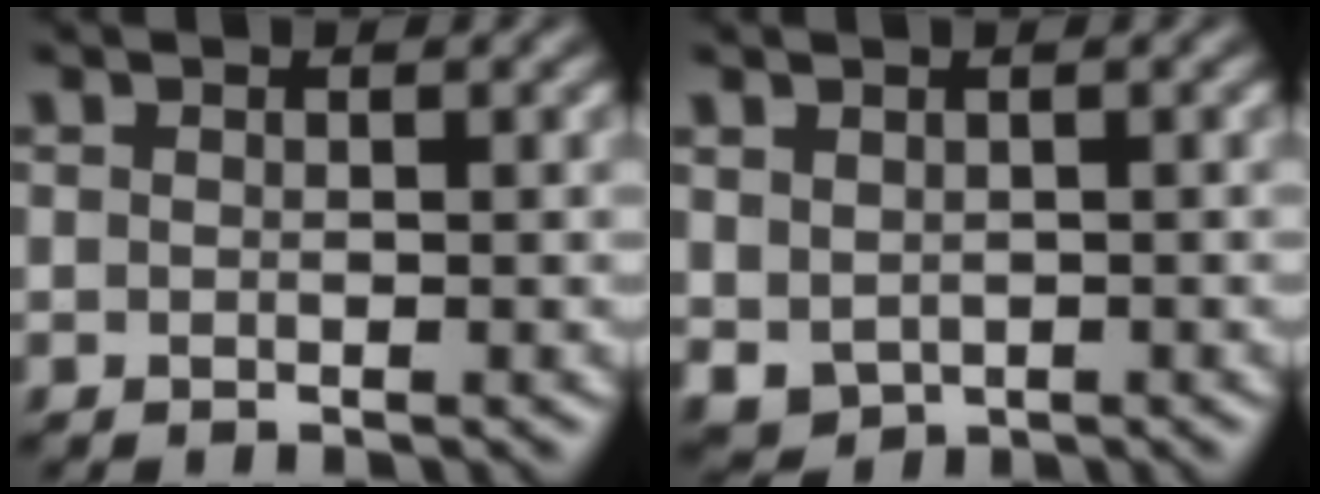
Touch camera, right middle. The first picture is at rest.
{"total": 1.8, "force": [0.4, 1.5, 0.9], "torque": [-0.021, -0.008, 0.014]}